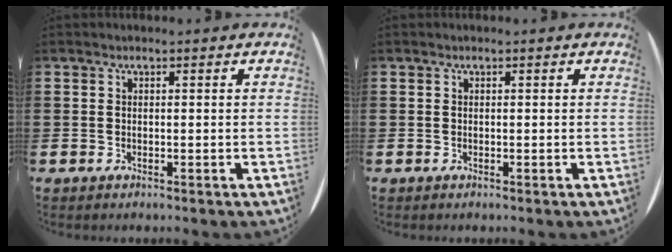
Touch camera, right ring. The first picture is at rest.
{"total": 0.0}